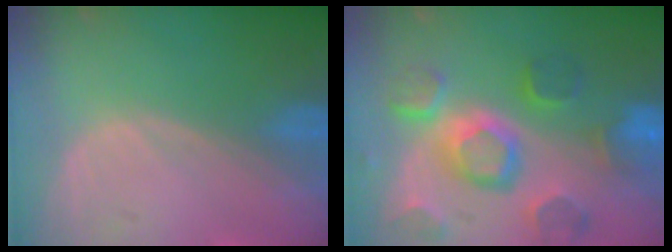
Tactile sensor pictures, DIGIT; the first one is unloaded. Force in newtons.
{"total": 11.9, "press": 10.3, "slide": 6.0}